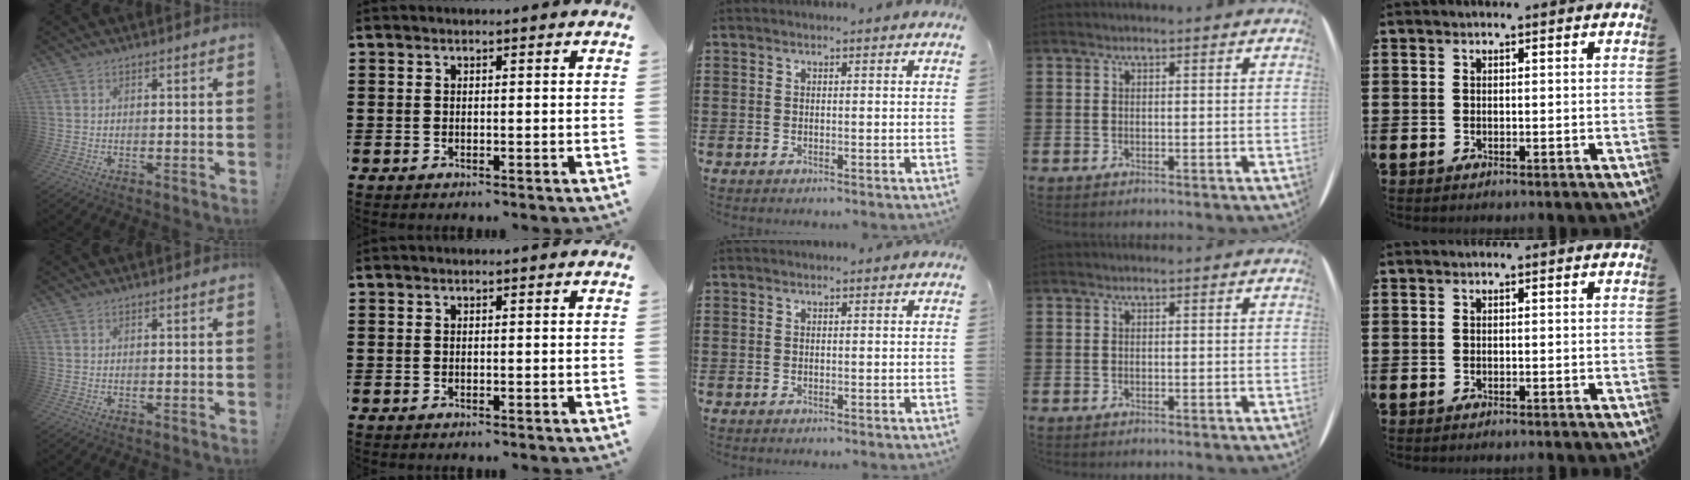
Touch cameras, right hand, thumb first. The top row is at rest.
{}